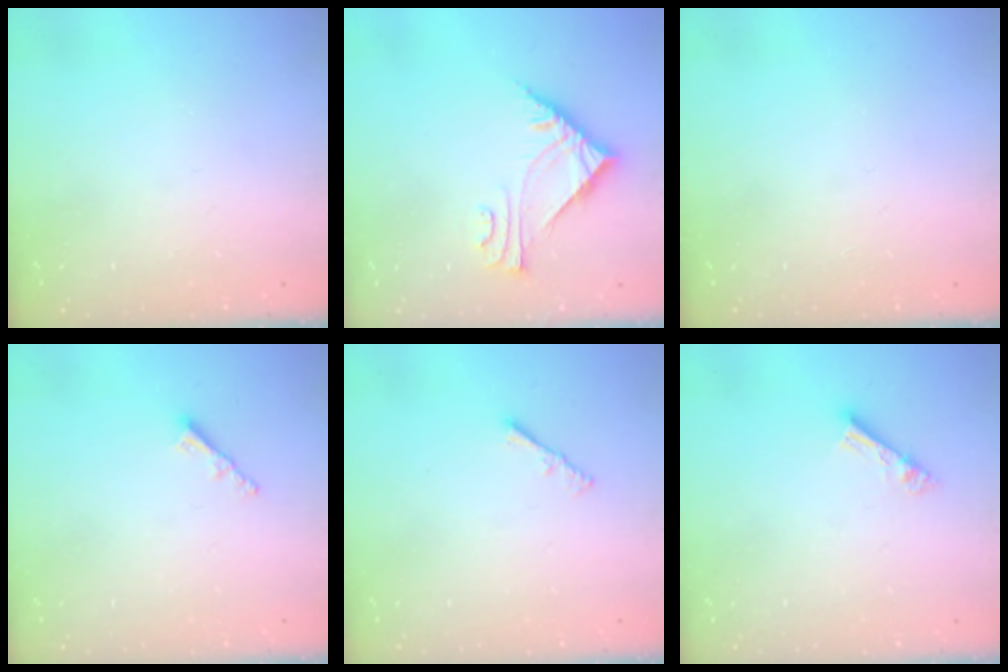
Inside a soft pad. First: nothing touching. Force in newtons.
{"total": 7.2, "press": 7.2, "slide": 0.3}
{"total": 0.0}
{"total": 2.3, "press": 2.3, "slide": 0.3}
{"total": 1.3, "press": 1.2, "slide": 0.4}
{"total": 4.7, "press": 4.7, "slide": 0.2}